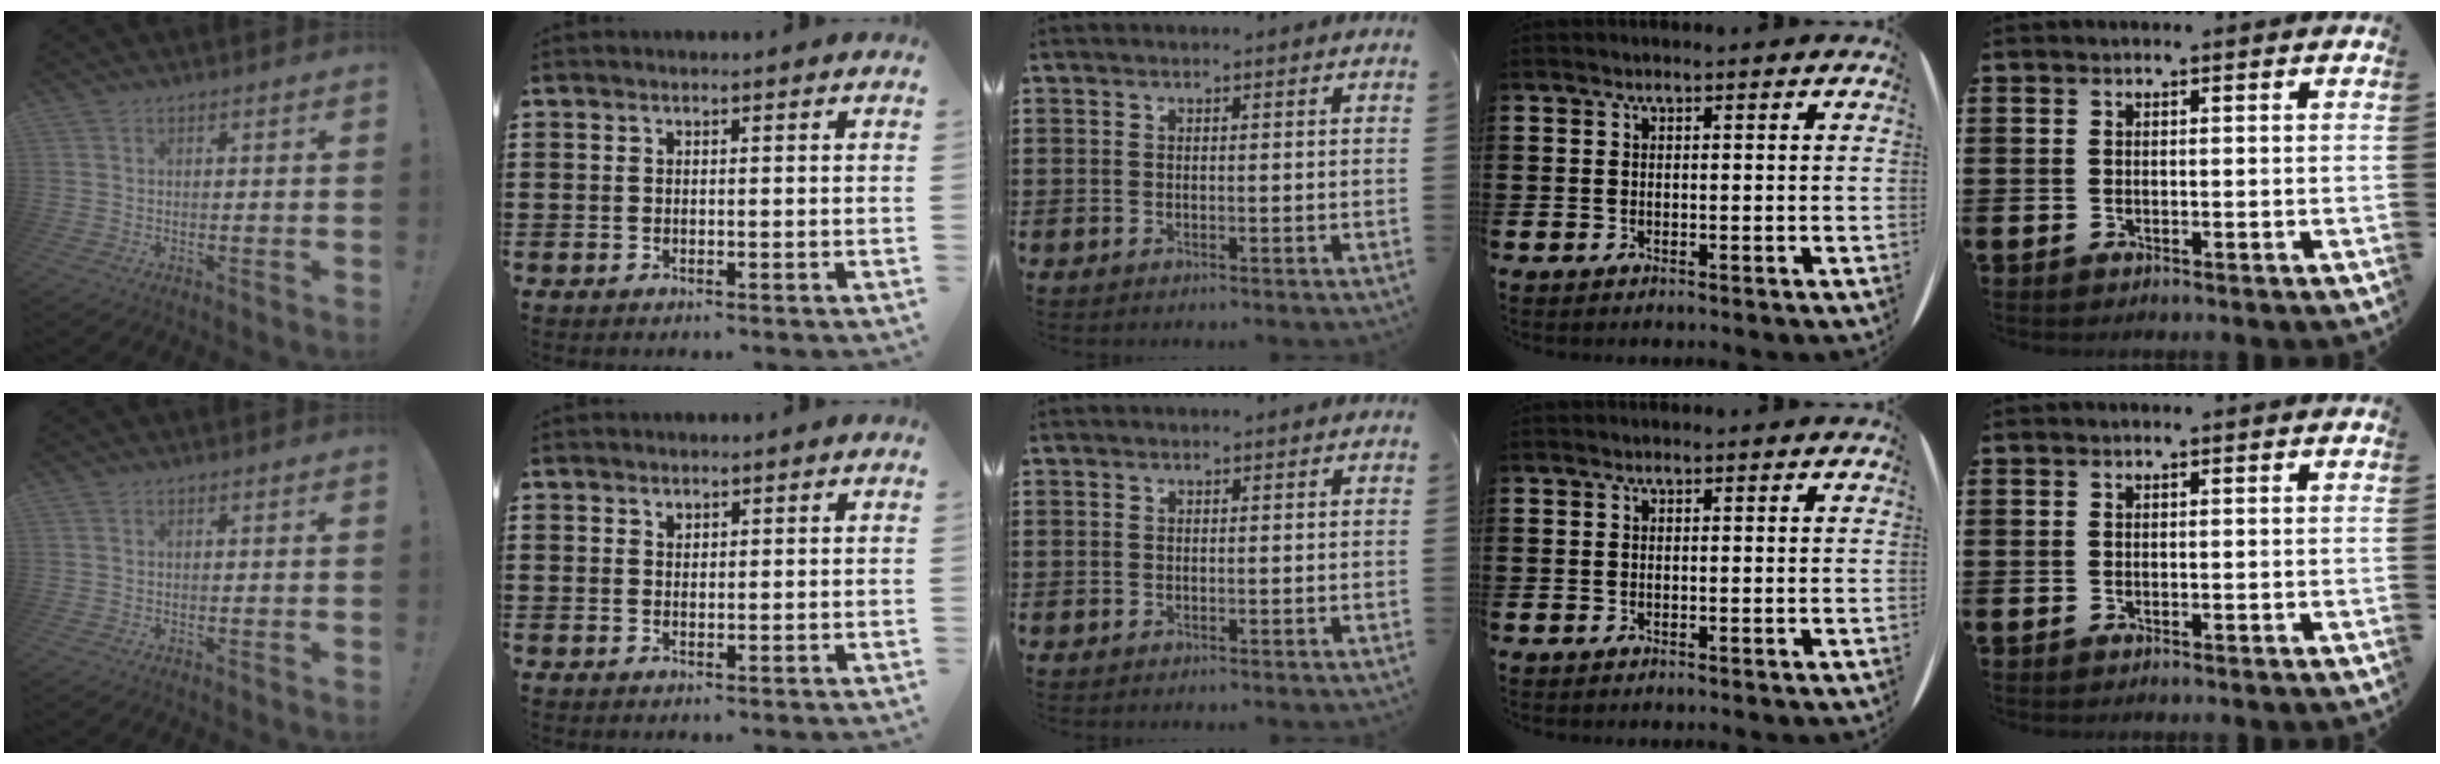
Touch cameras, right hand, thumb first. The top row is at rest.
{"index": {"total": 0.8, "force": [0.7, 0.3, 0.1], "torque": [-0.004, 0.000, 0.015]}}